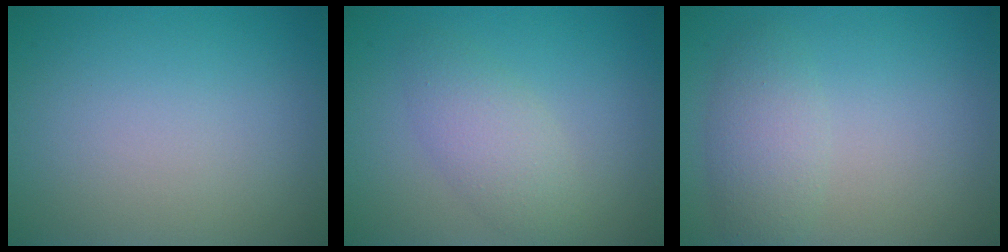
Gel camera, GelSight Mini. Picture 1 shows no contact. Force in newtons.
{"total": 2.9, "press": 2.9, "slide": 0.1}
{"total": 2.7, "press": 2.7, "slide": 0.2}